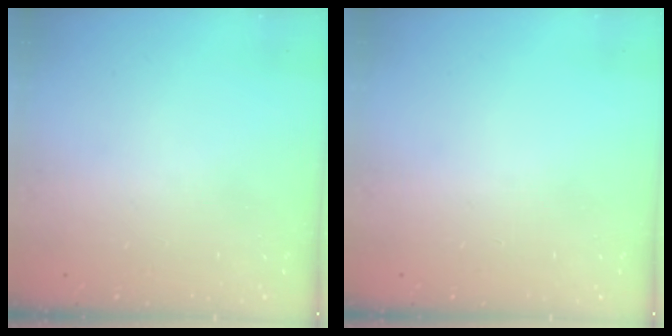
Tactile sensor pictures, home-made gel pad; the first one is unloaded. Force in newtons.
{"total": 0.0}